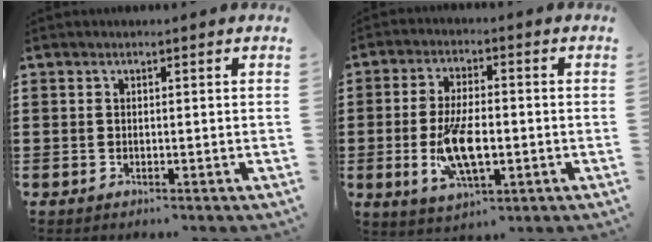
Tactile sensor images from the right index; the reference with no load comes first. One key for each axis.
{"total": 9.4, "fx": -2.1, "fy": 4.0, "fz": 8.2, "tx": -0.177, "ty": -0.007, "tz": -0.039}